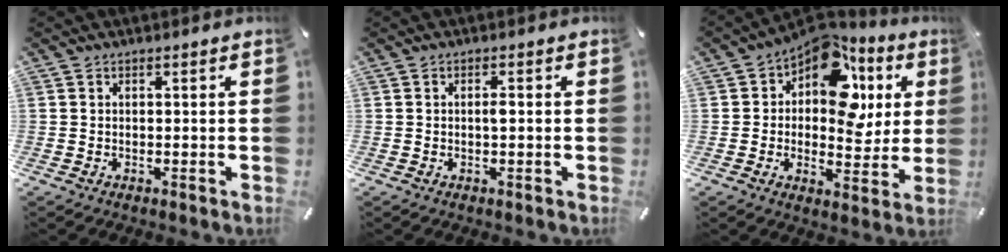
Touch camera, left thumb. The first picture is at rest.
{"total": 2.5, "force": [0.1, 0.9, 2.4], "torque": [-0.038, -0.001, -0.002]}
{"total": 15.7, "force": [6.5, 10.1, 10.1], "torque": [-0.144, -0.049, 0.116]}